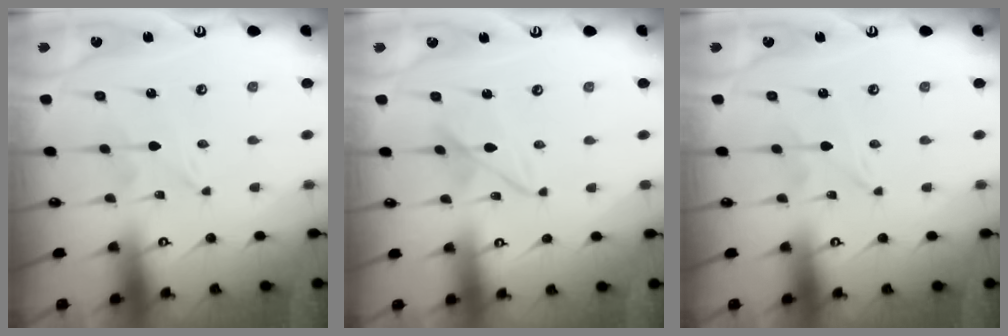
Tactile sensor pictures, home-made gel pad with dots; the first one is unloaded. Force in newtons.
{"total": 4.5, "press": 4.5, "slide": 0.4}
{"total": 0.0}